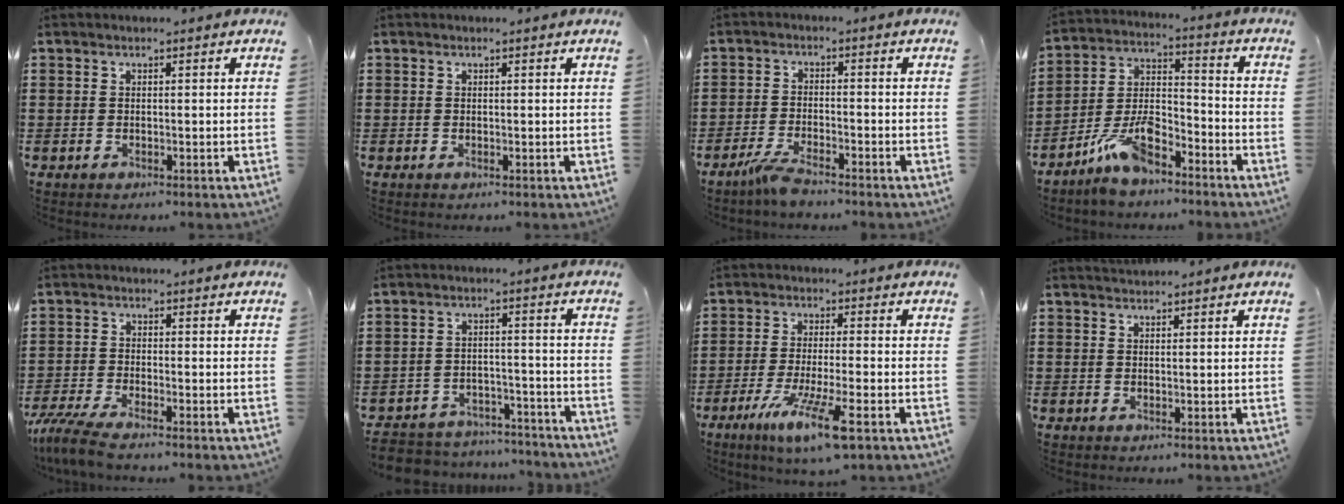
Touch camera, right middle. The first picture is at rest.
{"total": 0.0}
{"total": 3.7, "force": [-3.3, 0.7, 1.6], "torque": [-0.041, 0.003, -0.069]}
{"total": 8.8, "force": [-7.1, 2.9, 4.5], "torque": [-0.099, 0.009, -0.137]}
{"total": 4.5, "force": [-4.0, 0.3, 2.1], "torque": [-0.064, -0.016, -0.084]}
{"total": 5.7, "force": [-5.6, 1.0, 0.2], "torque": [-0.007, 0.012, -0.115]}
{"total": 8.6, "force": [-4.8, 0.7, 7.1], "torque": [-0.139, -0.014, -0.089]}
{"total": 1.2, "force": [1.2, 0.2, 0.1], "torque": [-0.004, 0.001, 0.023]}